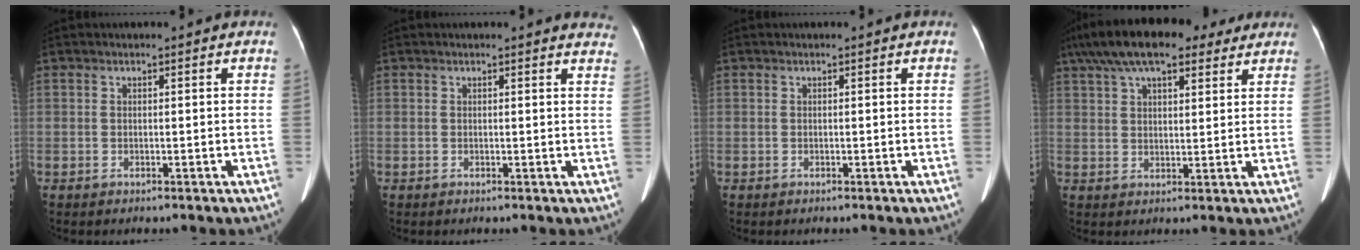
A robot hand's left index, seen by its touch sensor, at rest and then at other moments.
{"total": 5.2, "force": [5.0, 1.1, 0.5], "torque": [0.018, -0.019, 0.021]}
{"total": 0.0}
{"total": 16.7, "force": [12.0, 5.6, 10.2], "torque": [-0.189, 0.069, 0.188]}